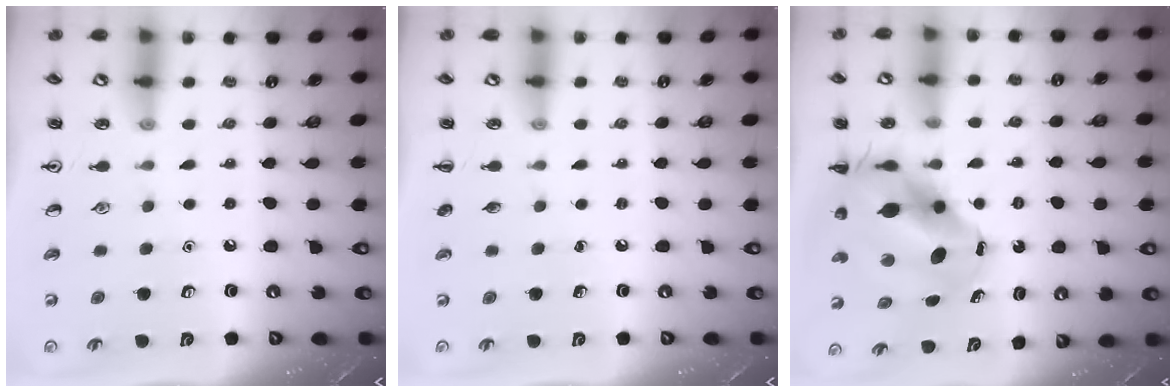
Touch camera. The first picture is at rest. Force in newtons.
{"total": 0.0}
{"total": 8.8, "press": 8.6, "slide": 1.9}